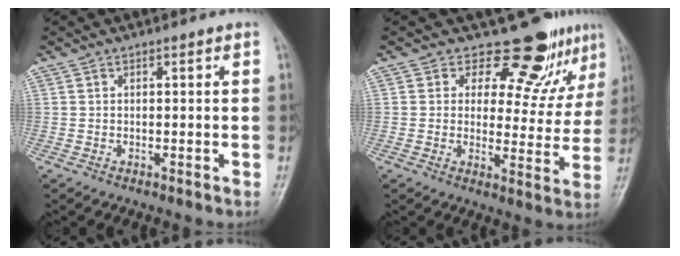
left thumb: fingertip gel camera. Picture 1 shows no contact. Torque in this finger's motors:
{"motor_torque": [-0.25, 0.39, -0.46, -0.42, -0.07]}